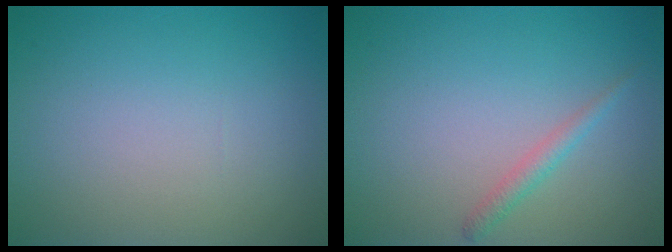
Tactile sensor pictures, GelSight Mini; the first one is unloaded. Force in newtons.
{"total": 1.4, "press": 1.4, "slide": 0.1}